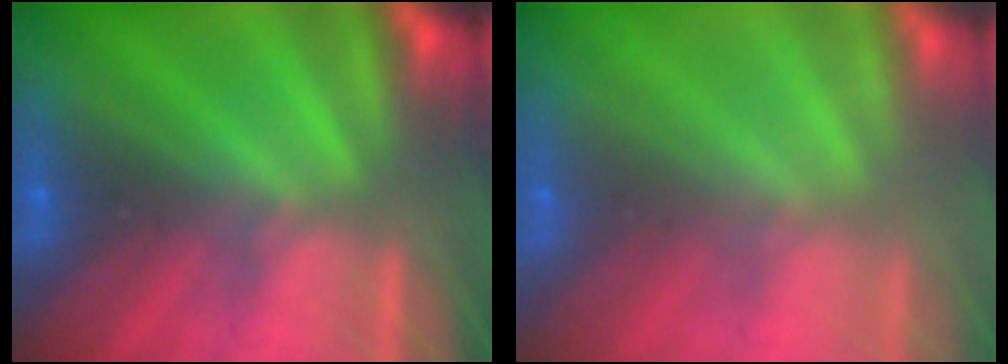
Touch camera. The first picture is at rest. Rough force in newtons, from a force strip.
{"total": 7.5}